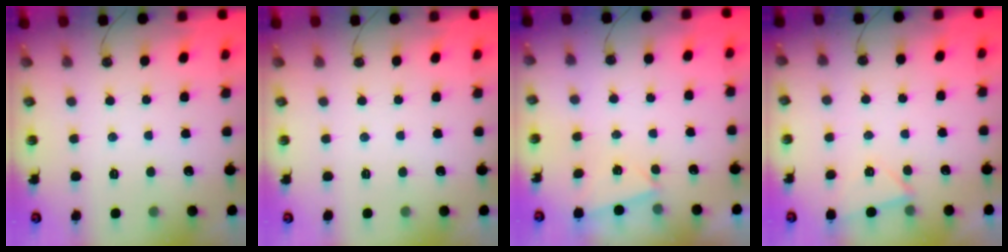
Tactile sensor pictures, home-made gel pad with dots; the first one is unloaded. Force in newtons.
{"total": 1.3, "press": 0.5, "slide": 1.2}
{"total": 2.6, "press": 1.3, "slide": 2.3}
{"total": 2.4, "press": 2.0, "slide": 1.2}